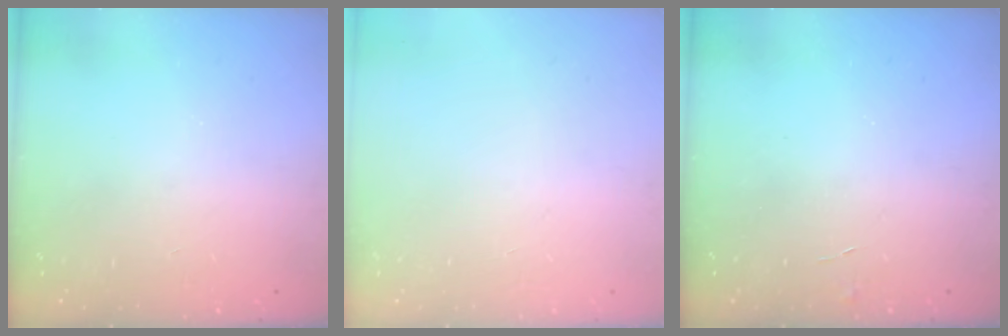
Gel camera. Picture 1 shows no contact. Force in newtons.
{"total": 0.0}
{"total": 2.9, "press": 2.9, "slide": 0.3}